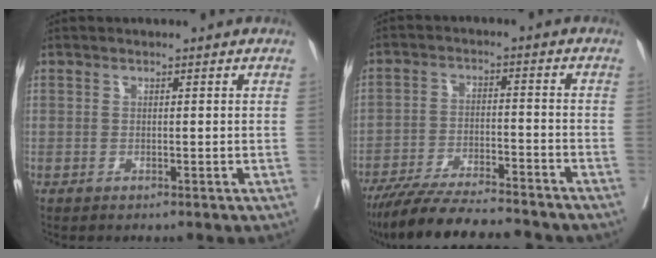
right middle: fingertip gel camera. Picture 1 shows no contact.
{"total": 15.8, "force": [-14.1, 1.6, 6.9], "torque": [-0.117, -0.019, -0.219]}